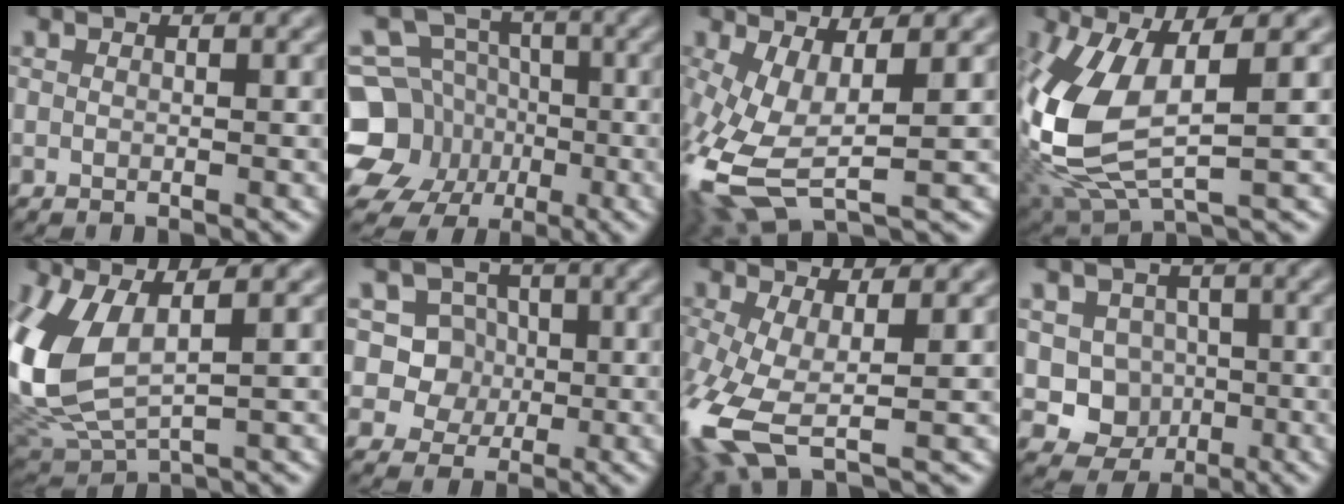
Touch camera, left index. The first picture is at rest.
{"total": 10.9, "force": [-3.4, 9.8, 3.3], "torque": [-0.072, -0.009, -0.082]}
{"total": 8.7, "force": [-1.7, 3.4, 7.8], "torque": [-0.188, -0.009, -0.031]}
{"total": 10.0, "force": [-0.2, 4.6, 8.9], "torque": [-0.221, -0.015, -0.001]}
{"total": 9.5, "force": [1.5, 5.0, 7.9], "torque": [-0.214, -0.010, 0.038]}
{"total": 5.2, "force": [0.8, 4.8, 1.9], "torque": [-0.011, 0.012, 0.006]}
{"total": 8.2, "force": [-2.5, 2.9, 7.3], "torque": [-0.183, -0.018, -0.053]}
{"total": 4.8, "force": [-0.6, 4.4, 1.7], "torque": [0.001, -0.003, -0.029]}